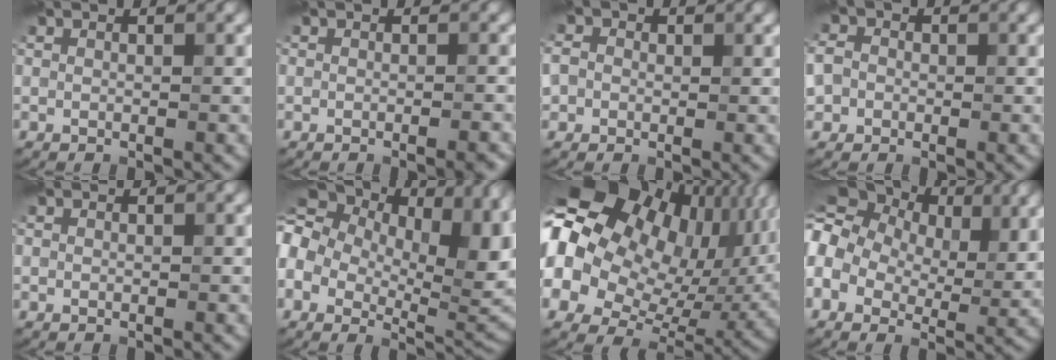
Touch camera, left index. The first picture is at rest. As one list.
[{"total": 1.3, "force": [-0.8, 0.6, 0.9], "torque": [-0.007, 0.002, -0.007]}, {"total": 3.4, "force": [0.5, 3.0, 1.4], "torque": [-0.009, 0.029, -0.022]}, {"total": 4.4, "force": [-0.4, 4.1, 1.7], "torque": [-0.023, 0.029, -0.037]}, {"total": 0.0}, {"total": 16.9, "force": [5.6, 10.4, 12.1], "torque": [-0.209, 0.039, 0.116]}, {"total": 20.7, "force": [5.5, 14.9, 13.3], "torque": [-0.277, 0.021, 0.101]}, {"total": 11.4, "force": [3.6, 7.9, 7.5], "torque": [-0.148, 0.026, 0.062]}]